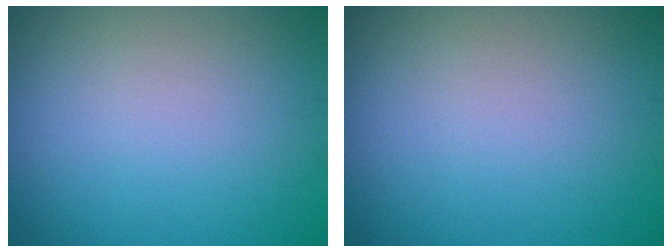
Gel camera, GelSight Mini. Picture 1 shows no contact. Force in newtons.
{"total": 0.0}